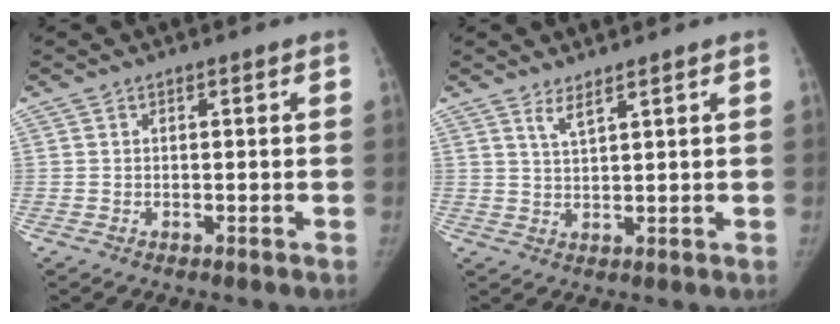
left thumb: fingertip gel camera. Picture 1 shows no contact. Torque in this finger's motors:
{"motor_torque": [-0.07, 0.01, 0.00, 0.21, 0.07]}